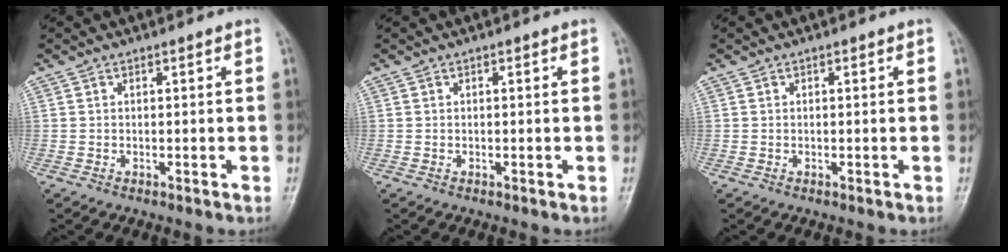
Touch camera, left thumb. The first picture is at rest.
{"total": 0.0}
{"total": 0.0}